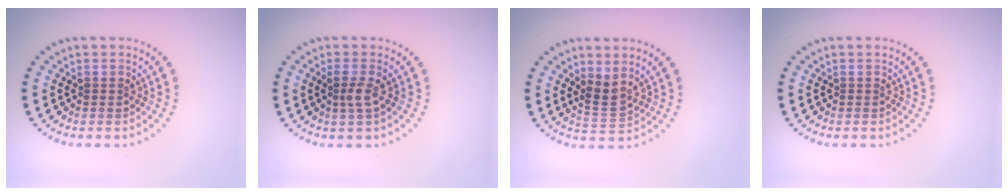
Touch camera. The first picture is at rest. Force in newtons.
{"total": 1.6, "press": 1.2, "slide": 1.0}
{"total": 2.3, "press": 1.7, "slide": 1.5}
{"total": 0.0}